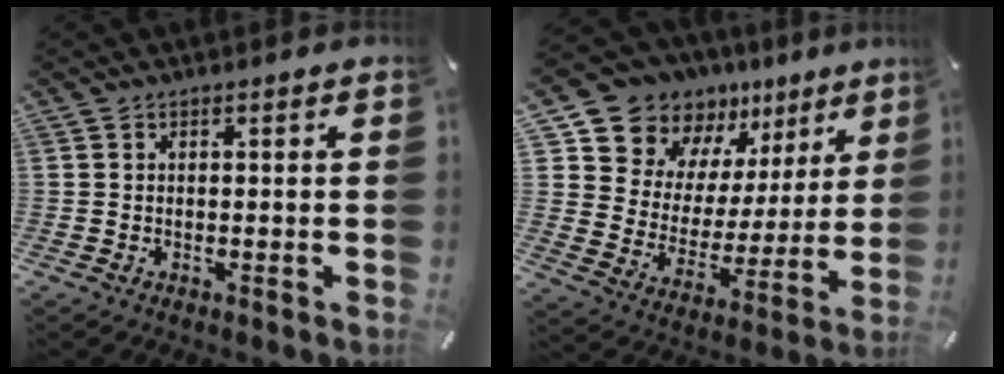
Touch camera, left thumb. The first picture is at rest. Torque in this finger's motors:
{"motor_torque": [1.47, 1.31, 1.40, -1.37, 0.08]}